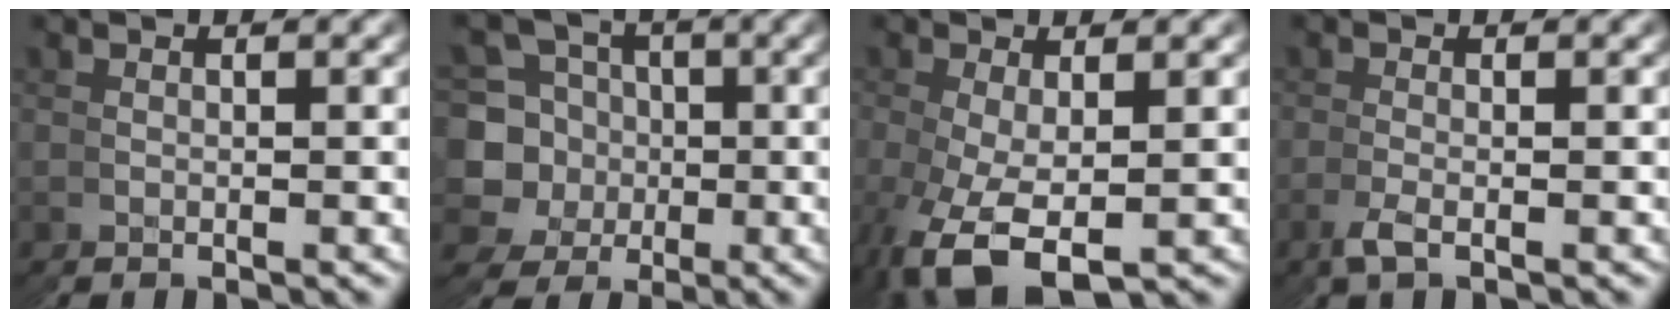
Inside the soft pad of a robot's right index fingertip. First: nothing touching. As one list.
[{"total": 13.8, "force": [-0.8, 12.8, 5.1], "torque": [-0.102, -0.039, -0.015]}, {"total": 6.3, "force": [-2.3, 4.2, 4.1], "torque": [-0.095, -0.026, -0.029]}, {"total": 1.1, "force": [-0.7, -0.8, -0.5], "torque": [0.004, 0.006, -0.017]}]